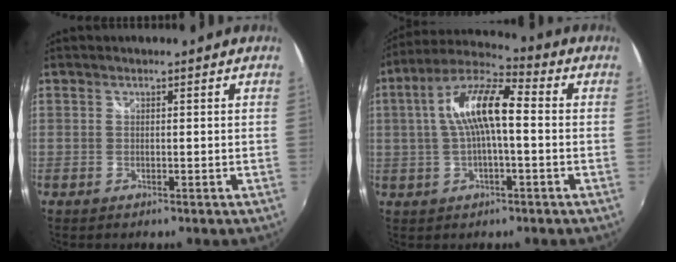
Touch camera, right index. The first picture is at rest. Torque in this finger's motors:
{"motor_torque": [1.02, -0.20, 0.77, 0.21]}